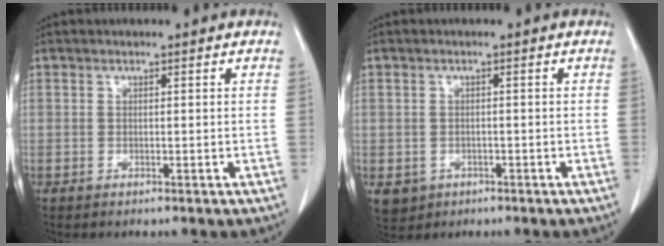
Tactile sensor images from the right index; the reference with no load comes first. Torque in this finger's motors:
{"motor_torque": [0.12, -0.06, -0.03, -0.11]}